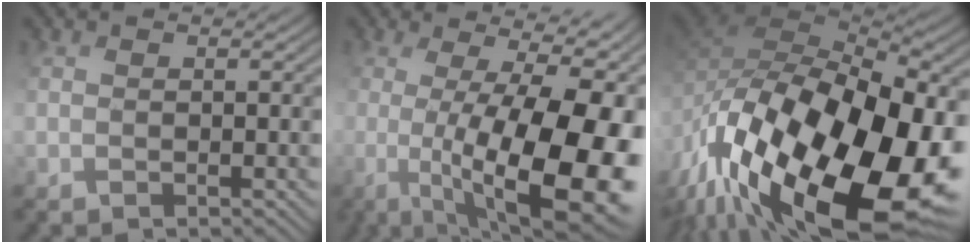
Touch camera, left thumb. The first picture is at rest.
{"total": 18.3, "force": [-2.0, 6.6, 16.9], "torque": [-0.233, -0.031, -0.013]}
{"total": 20.8, "force": [-4.7, 11.1, 17.0], "torque": [-0.315, -0.027, -0.064]}